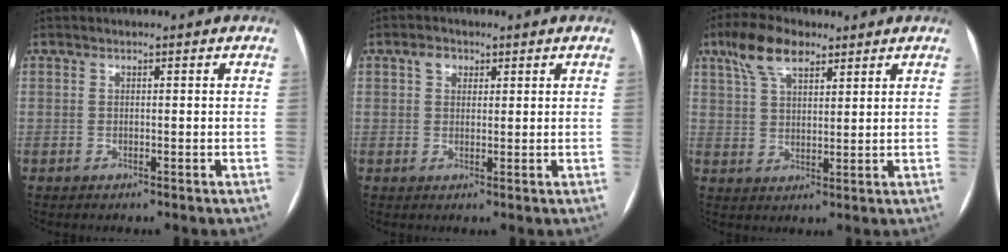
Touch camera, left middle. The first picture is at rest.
{"total": 2.4, "force": [1.2, 1.8, 1.0], "torque": [-0.022, 0.011, 0.019]}
{"total": 7.8, "force": [5.1, 3.2, 5.0], "torque": [-0.103, 0.023, 0.096]}